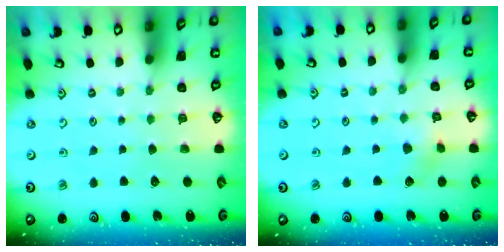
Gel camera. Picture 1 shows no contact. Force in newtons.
{"total": 4.0, "press": 4.0, "slide": 0.5}